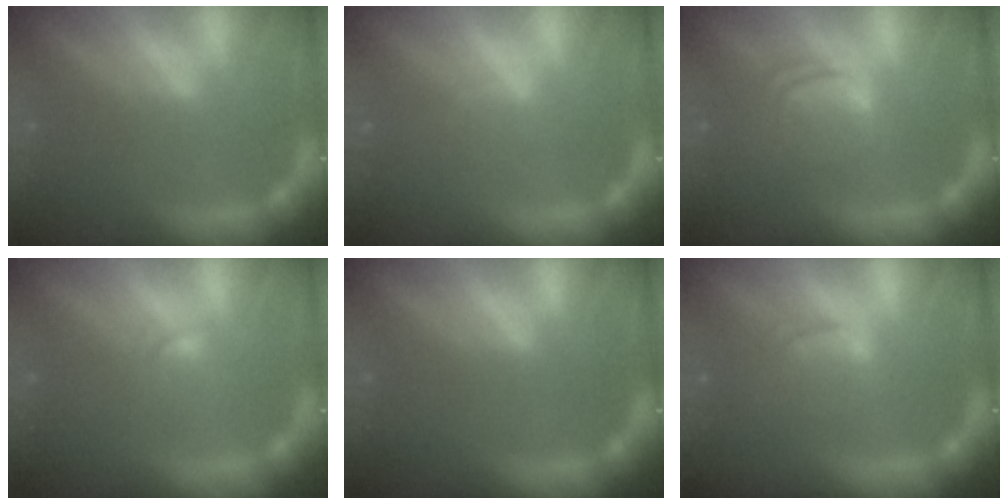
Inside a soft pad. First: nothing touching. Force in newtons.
{"total": 1.0}
{"total": 4.5}
{"total": 1.4}
{"total": 0.0}
{"total": 3.0}